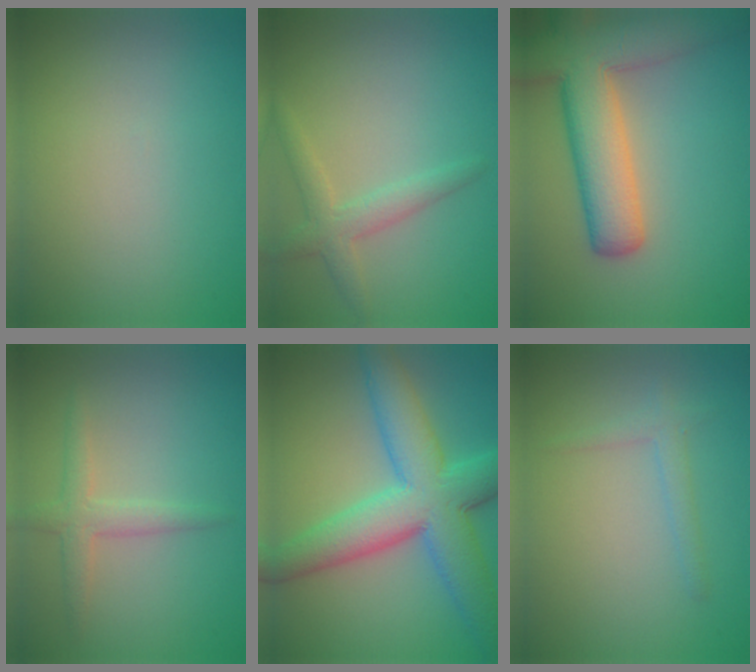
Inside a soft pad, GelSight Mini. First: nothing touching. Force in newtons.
{"total": 2.6, "press": 2.6, "slide": 0.1}
{"total": 9.6, "press": 9.6, "slide": 0.6}
{"total": 2.4, "press": 2.4, "slide": 0.0}
{"total": 9.7, "press": 9.7, "slide": 0.2}
{"total": 1.5, "press": 1.5, "slide": 0.1}